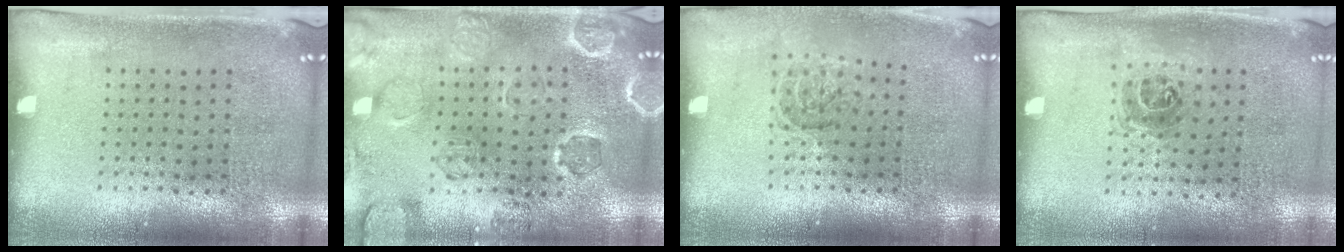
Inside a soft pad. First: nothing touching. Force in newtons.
{"total": 0.7, "press": 0.7, "slide": 0.4}
{"total": 1.4, "press": 1.1, "slide": 0.8}
{"total": 0.9, "press": 0.8, "slide": 0.5}